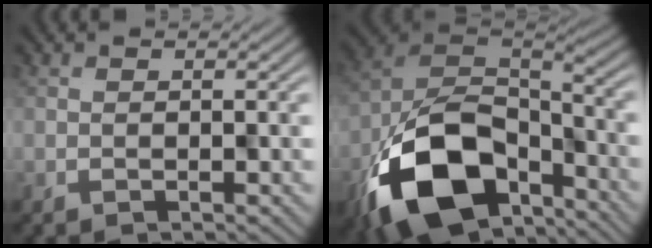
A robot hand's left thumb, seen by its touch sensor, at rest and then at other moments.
{"total": 16.8, "force": [-8.7, 9.8, 10.5], "torque": [-0.221, -0.042, -0.154]}